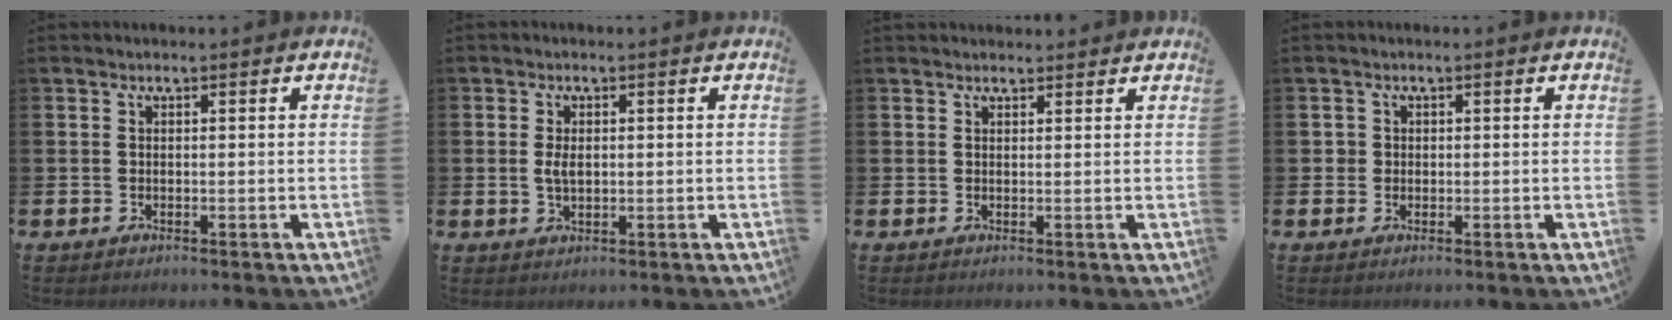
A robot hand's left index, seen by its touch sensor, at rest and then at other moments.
{"total": 2.4, "force": [0.4, 1.4, 2.0], "torque": [-0.029, 0.002, 0.004]}
{"total": 1.4, "force": [1.3, 0.4, 0.0], "torque": [0.008, -0.003, 0.023]}
{"total": 1.2, "force": [0.2, 1.2, 0.0], "torque": [0.007, 0.004, 0.001]}